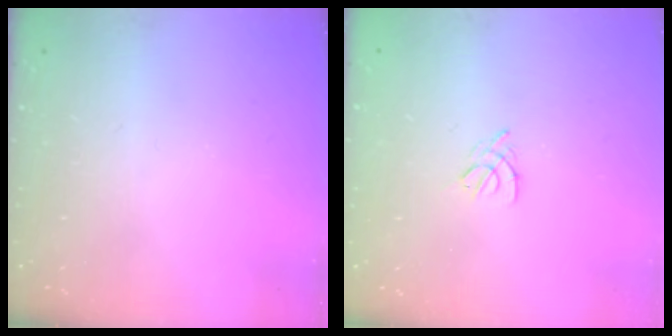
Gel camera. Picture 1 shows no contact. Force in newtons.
{"total": 2.5, "press": 2.4, "slide": 0.6}